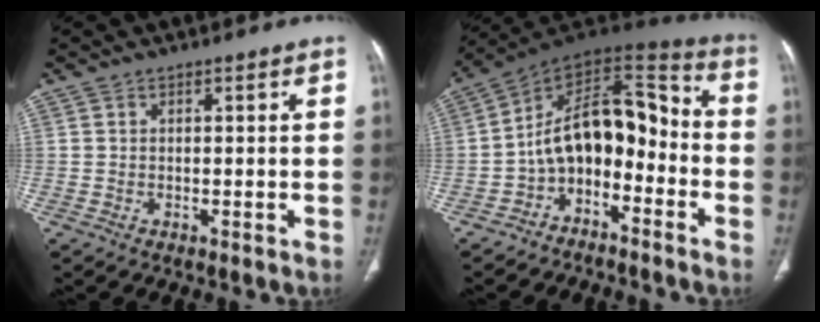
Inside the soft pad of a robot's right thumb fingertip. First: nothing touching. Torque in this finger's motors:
{"motor_torque": [1.03, 0.84, 1.28, -0.76, 0.37]}